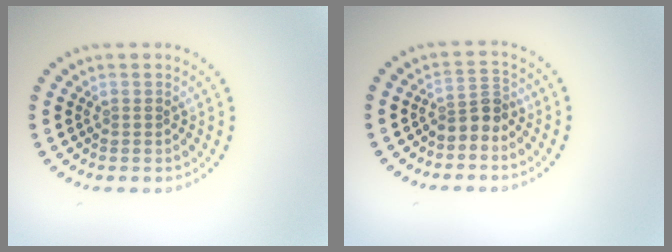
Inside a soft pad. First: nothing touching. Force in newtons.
{"total": 2.4, "press": 1.8, "slide": 1.6}